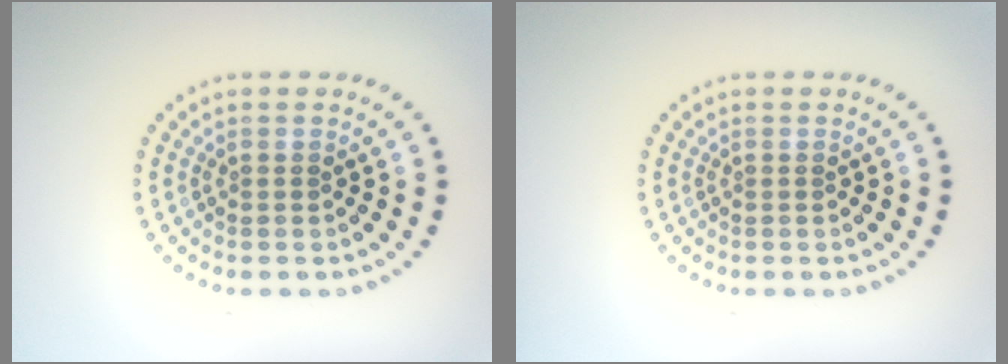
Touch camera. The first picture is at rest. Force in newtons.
{"total": 0.0}